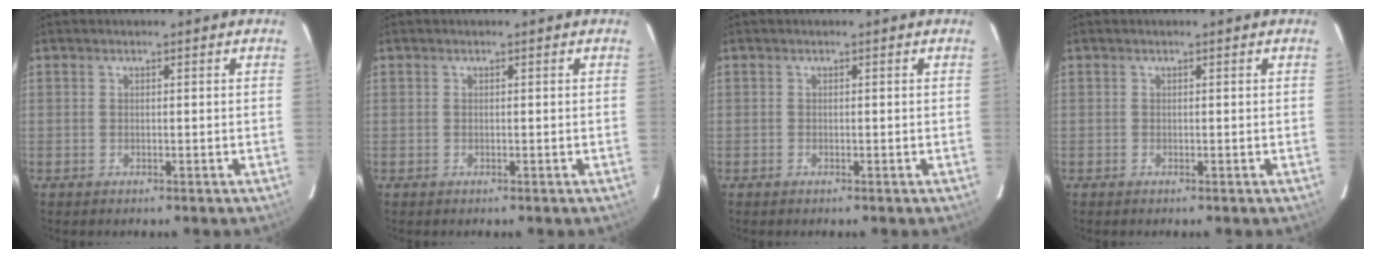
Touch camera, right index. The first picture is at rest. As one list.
[{"total": 0.0}, {"total": 0.0}, {"total": 0.0}]